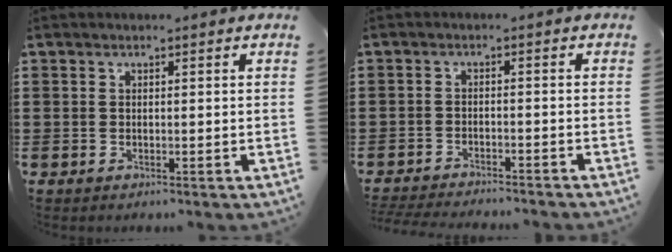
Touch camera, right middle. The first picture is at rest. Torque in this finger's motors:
{"motor_torque": [0.70, -0.17, 0.28, 0.12]}